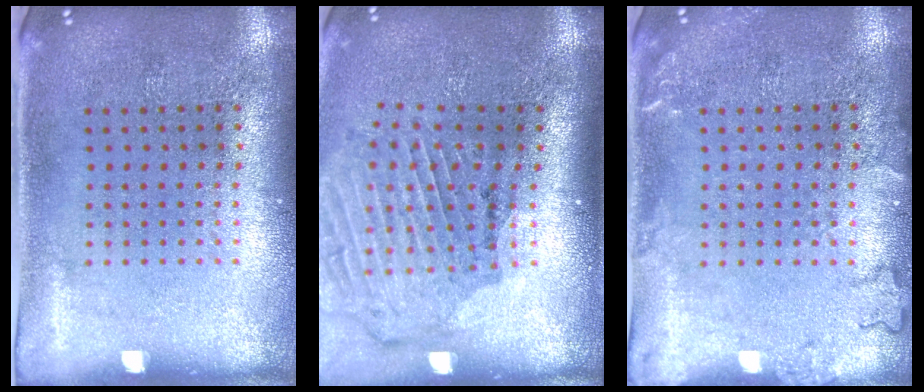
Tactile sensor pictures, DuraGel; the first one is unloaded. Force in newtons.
{"total": 2.0, "press": 1.9, "slide": 0.6}
{"total": 1.7, "press": 1.6, "slide": 0.3}